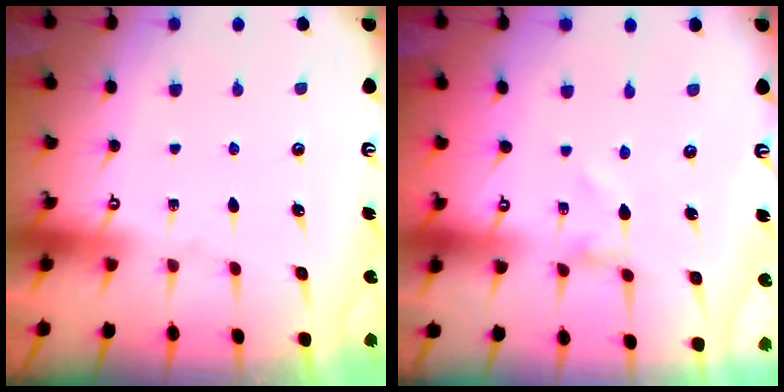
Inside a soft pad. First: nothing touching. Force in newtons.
{"total": 0.7, "press": 0.6, "slide": 0.1}